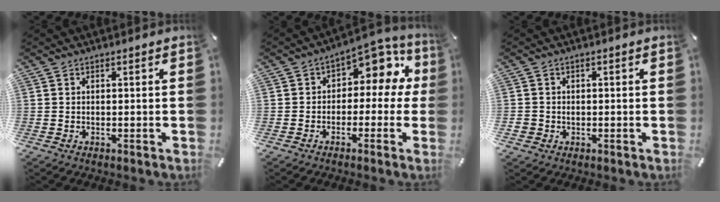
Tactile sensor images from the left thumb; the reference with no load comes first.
{"total": 9.7, "force": [3.0, 6.5, 6.6], "torque": [-0.084, -0.017, 0.050]}
{"total": 2.5, "force": [-0.5, 2.4, 0.4], "torque": [-0.006, 0.004, -0.012]}